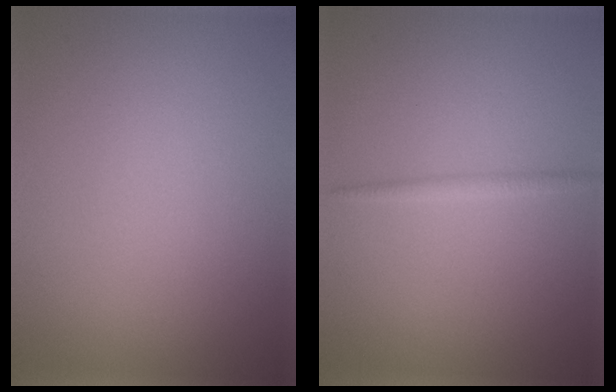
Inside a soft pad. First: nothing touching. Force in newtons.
{"total": 1.0, "press": 1.0, "slide": 0.0}